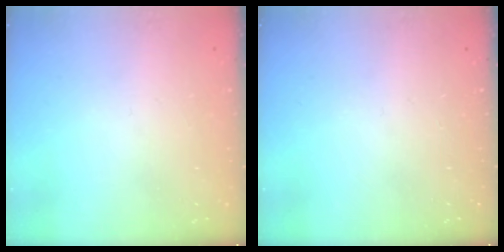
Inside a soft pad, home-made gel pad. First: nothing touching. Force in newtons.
{"total": 0.0}